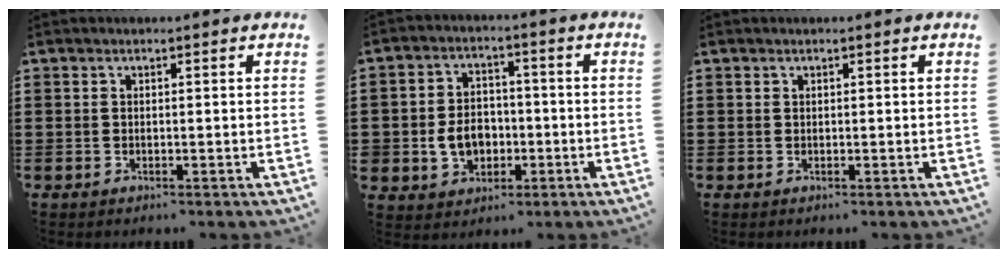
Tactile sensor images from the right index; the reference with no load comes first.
{"total": 5.8, "force": [-1.5, 4.8, 2.9], "torque": [-0.062, 0.006, -0.031]}
{"total": 0.0}